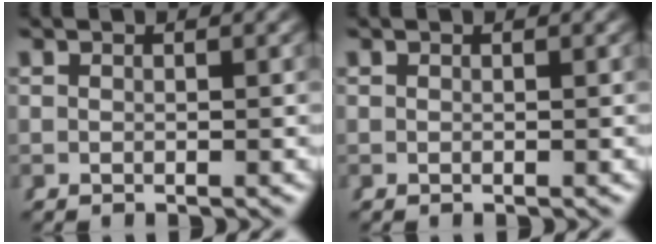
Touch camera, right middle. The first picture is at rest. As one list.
[{"total": 0.0}]